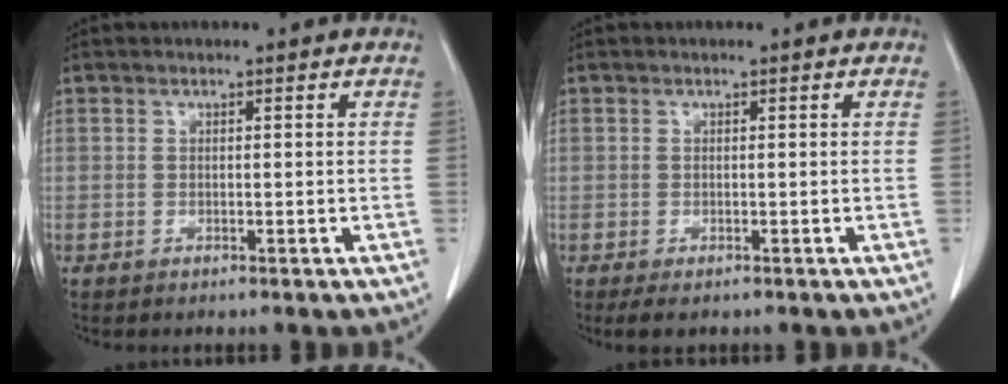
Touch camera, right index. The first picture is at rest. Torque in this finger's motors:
{"motor_torque": [-0.87, 0.14, -0.31, -0.10]}